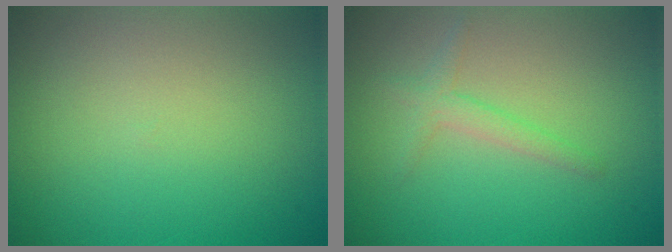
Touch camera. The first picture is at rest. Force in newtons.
{"total": 1.6, "press": 1.6, "slide": 0.1}